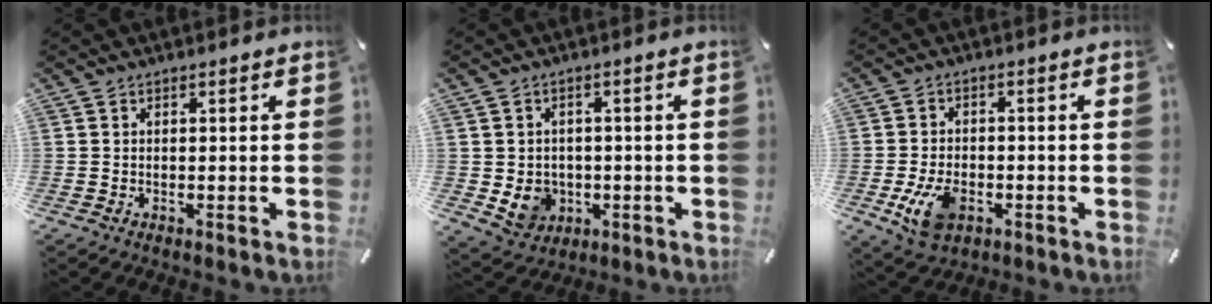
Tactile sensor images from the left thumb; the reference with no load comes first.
{"total": 6.7, "force": [-0.5, 6.4, 2.0], "torque": [-0.033, -0.004, -0.004]}
{"total": 8.5, "force": [-2.9, 5.7, 5.7], "torque": [-0.111, 0.001, -0.053]}